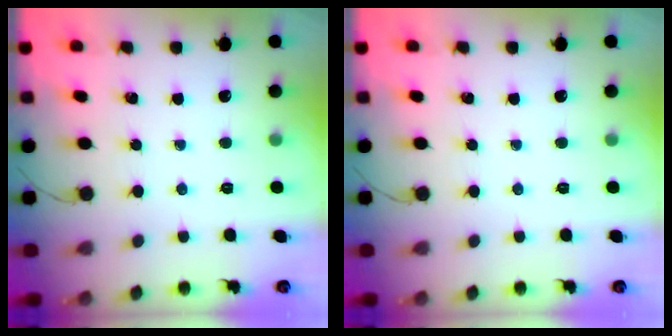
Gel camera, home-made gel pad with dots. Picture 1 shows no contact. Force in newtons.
{"total": 0.0}